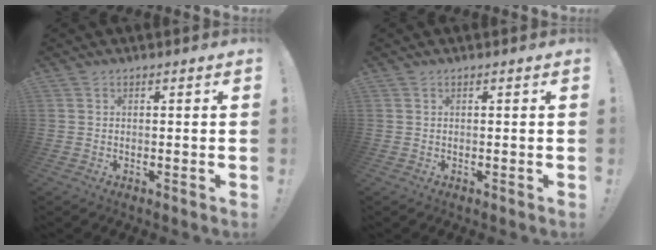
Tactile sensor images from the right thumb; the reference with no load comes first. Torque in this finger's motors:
{"motor_torque": [-0.08, 0.08, 0.00, 0.00, 0.00]}